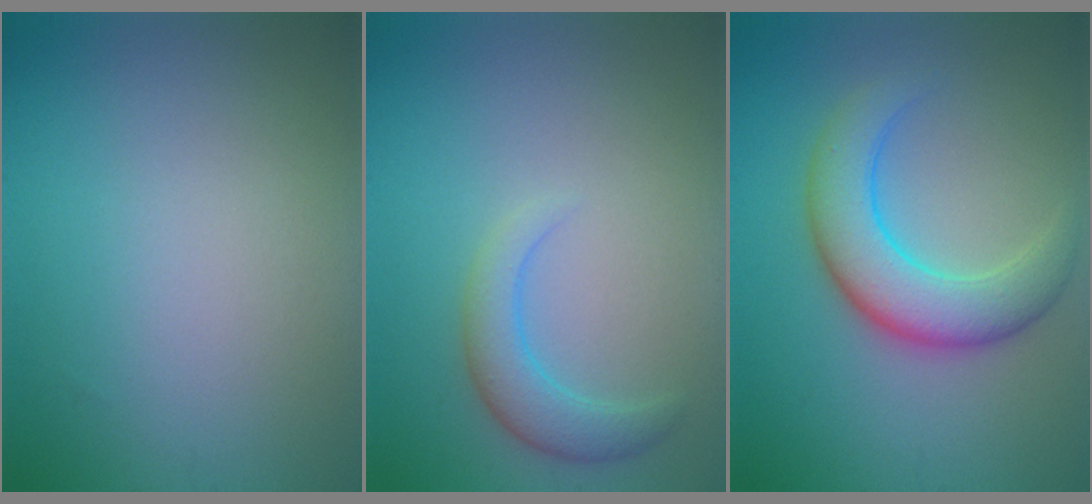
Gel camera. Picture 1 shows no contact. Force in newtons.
{"total": 2.9, "press": 2.9, "slide": 0.1}
{"total": 6.0, "press": 6.0, "slide": 0.2}